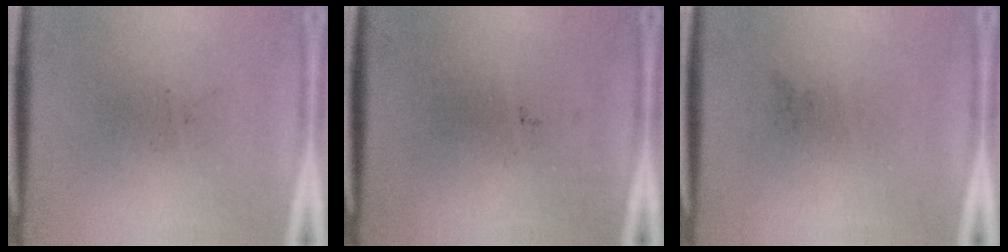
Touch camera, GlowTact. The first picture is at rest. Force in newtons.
{"total": 0.0}
{"total": 0.0}